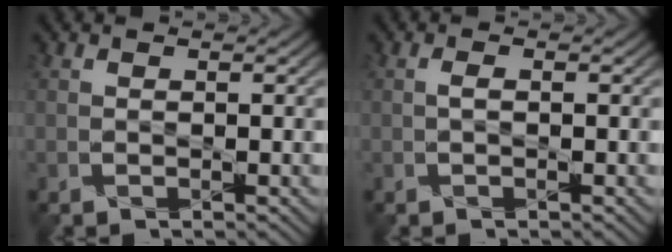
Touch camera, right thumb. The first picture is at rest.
{"total": 0.6, "force": [0.0, 0.2, 0.6], "torque": [-0.013, 0.003, -0.001]}